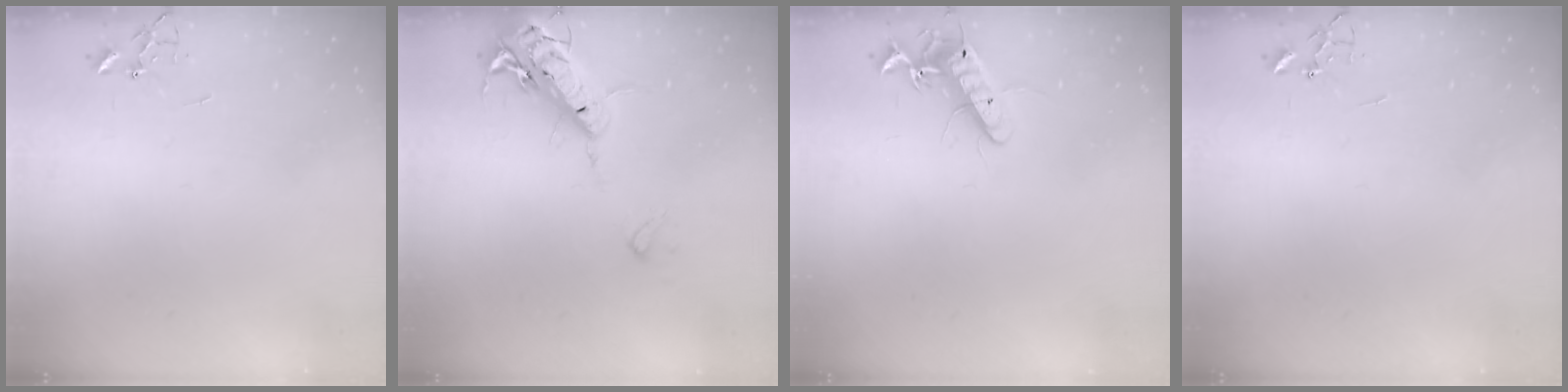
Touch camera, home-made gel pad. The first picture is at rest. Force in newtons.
{"total": 17.5, "press": 17.2, "slide": 3.6}
{"total": 12.8, "press": 12.8, "slide": 0.6}
{"total": 0.0}